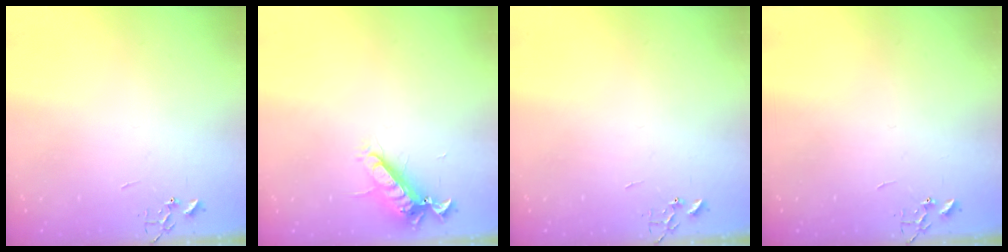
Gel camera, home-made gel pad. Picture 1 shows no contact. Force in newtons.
{"total": 12.4, "press": 12.3, "slide": 1.5}
{"total": 0.0}
{"total": 0.0}